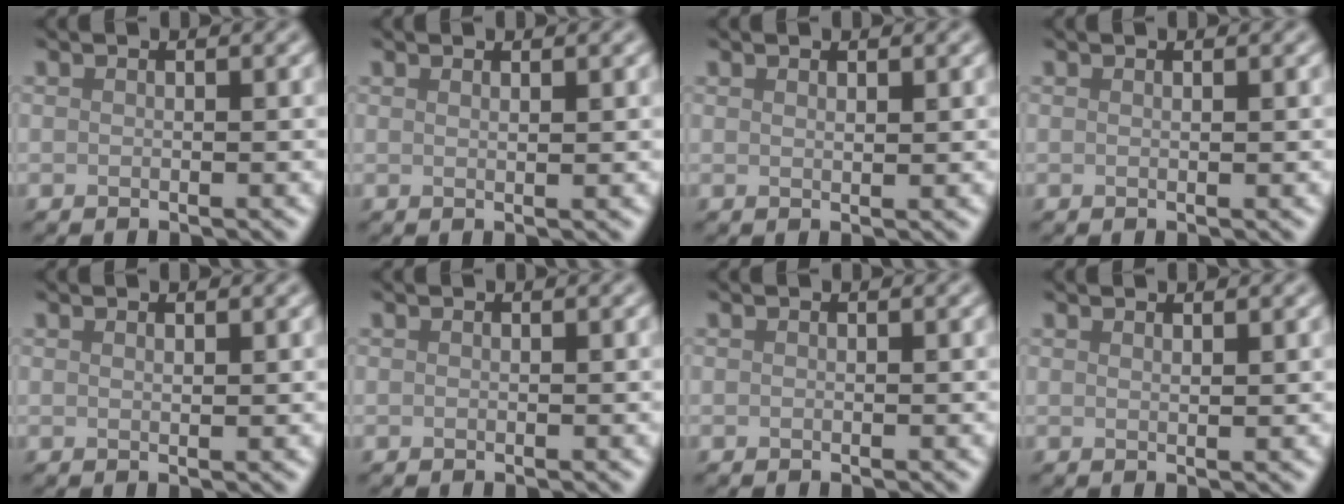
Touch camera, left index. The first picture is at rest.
{"total": 1.1, "force": [0.7, 0.3, 0.7], "torque": [-0.005, 0.001, 0.006]}
{"total": 0.8, "force": [0.7, 0.1, 0.4], "torque": [-0.006, 0.000, 0.012]}
{"total": 0.7, "force": [0.3, 0.2, 0.6], "torque": [-0.002, 0.002, 0.002]}
{"total": 0.8, "force": [0.6, 0.1, 0.4], "torque": [-0.002, 0.002, 0.010]}
{"total": 0.0}
{"total": 0.0}
{"total": 1.1, "force": [0.9, 0.3, 0.6], "torque": [-0.002, 0.000, 0.008]}